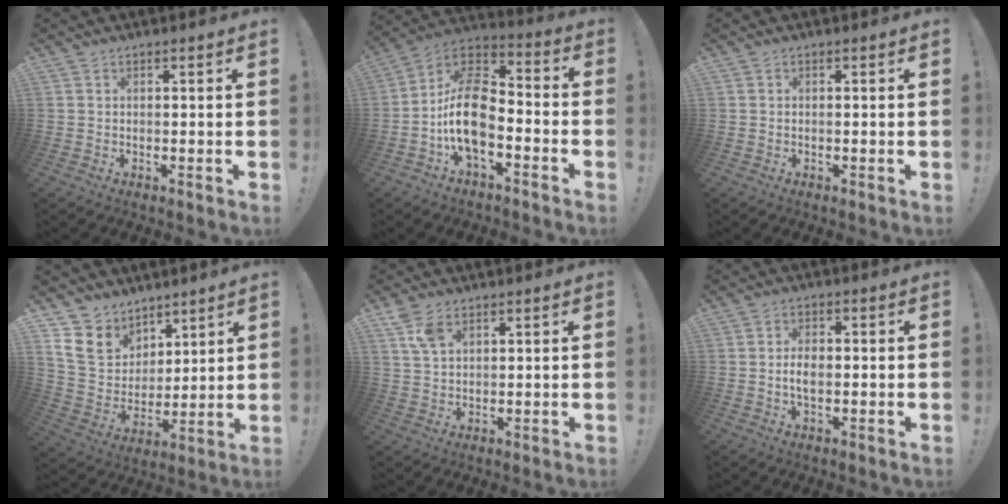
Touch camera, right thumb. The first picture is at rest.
{"total": 15.0, "force": [-4.0, 8.8, 11.4], "torque": [-0.213, 0.024, -0.065]}
{"total": 0.0}
{"total": 12.1, "force": [7.3, 9.2, 3.0], "torque": [-0.066, -0.049, 0.151]}
{"total": 6.3, "force": [3.7, 3.2, 4.0], "torque": [-0.074, -0.012, 0.071]}
{"total": 4.0, "force": [-0.7, 2.0, 3.4], "torque": [-0.067, 0.005, -0.015]}